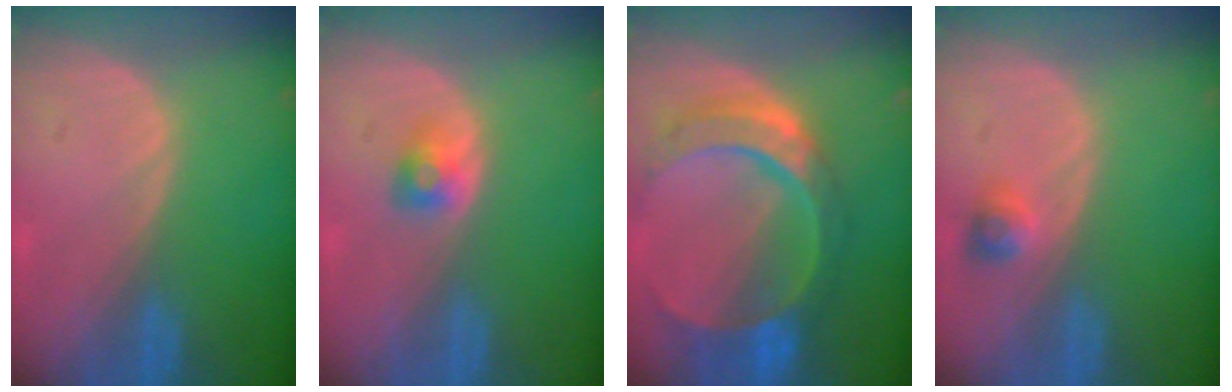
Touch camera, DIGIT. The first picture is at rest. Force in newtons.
{"total": 2.4, "press": 2.2, "slide": 0.7}
{"total": 11.1, "press": 9.4, "slide": 6.0}
{"total": 2.3, "press": 2.2, "slide": 0.7}